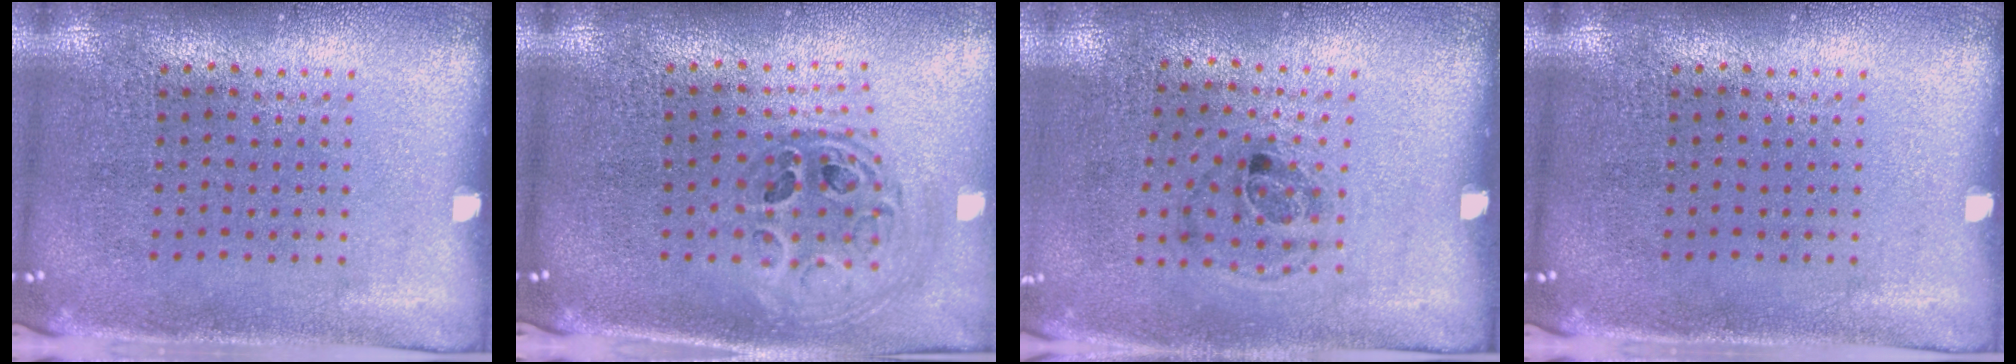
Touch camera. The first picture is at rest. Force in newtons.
{"total": 1.0, "press": 1.0, "slide": 0.3}
{"total": 1.1, "press": 0.7, "slide": 0.9}
{"total": 0.0}